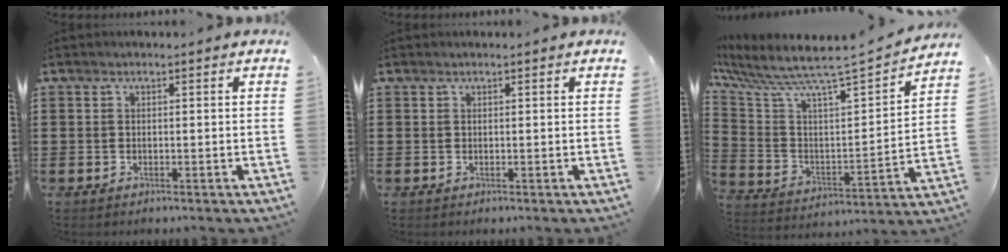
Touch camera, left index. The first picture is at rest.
{"total": 0.0}
{"total": 5.7, "force": [5.1, -0.3, 2.6], "torque": [-0.080, -0.062, 0.071]}